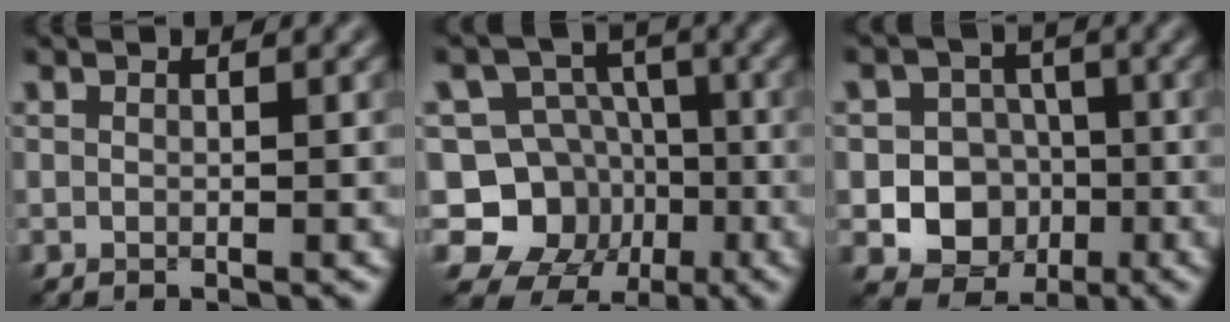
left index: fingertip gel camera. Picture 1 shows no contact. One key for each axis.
{"total": 9.5, "fx": -3.5, "fy": 8.2, "fz": 3.1, "tx": -0.044, "ty": 0.016, "tz": -0.090}
{"total": 10.3, "fx": -3.1, "fy": 9.3, "fz": 3.4, "tx": -0.030, "ty": -0.012, "tz": -0.072}